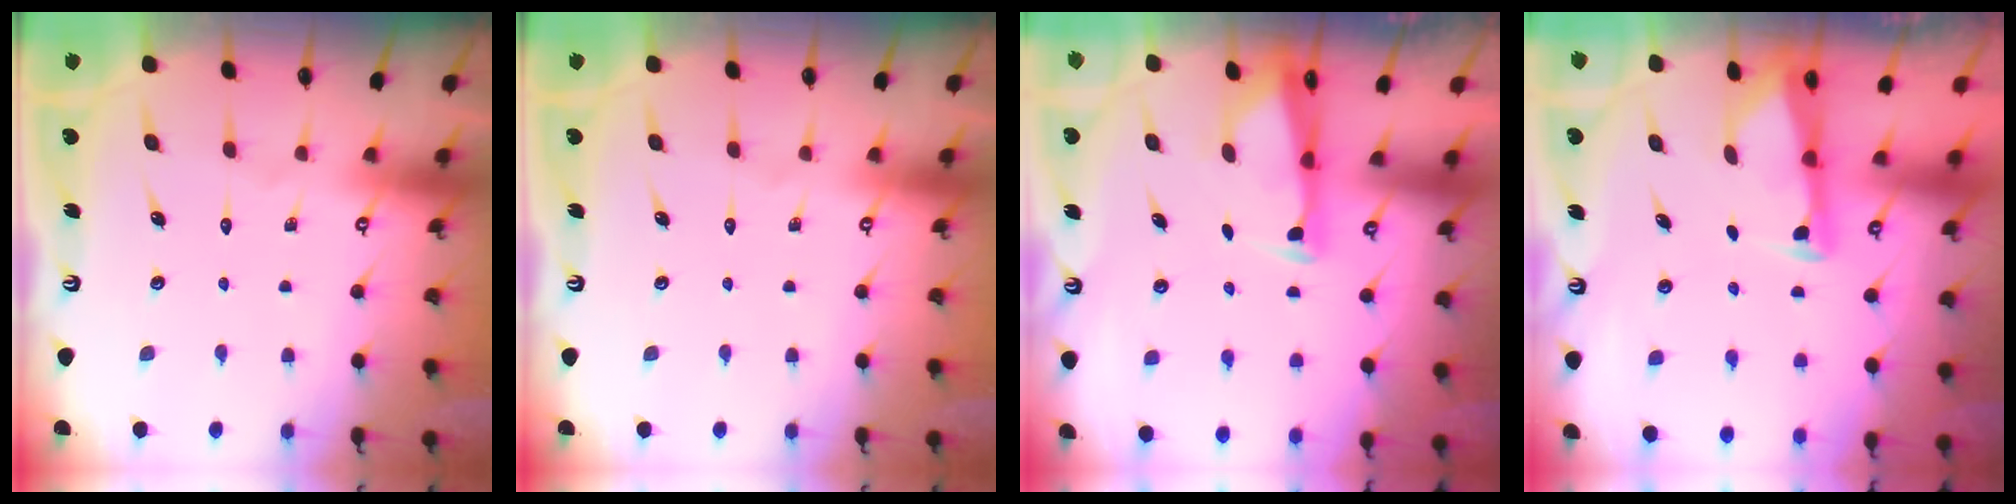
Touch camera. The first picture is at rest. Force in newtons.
{"total": 0.0}
{"total": 2.7, "press": 2.6, "slide": 0.7}
{"total": 2.9, "press": 2.9, "slide": 0.2}